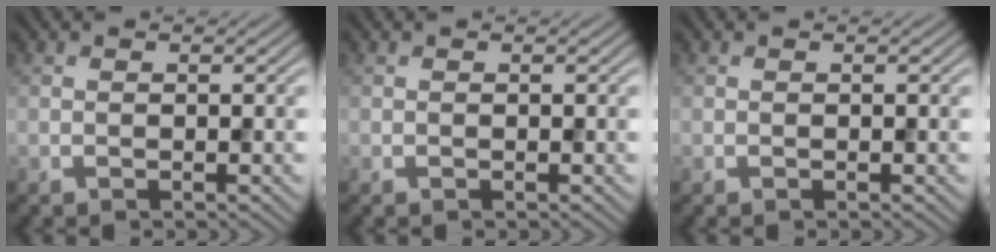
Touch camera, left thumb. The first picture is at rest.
{"total": 0.0}
{"total": 0.0}